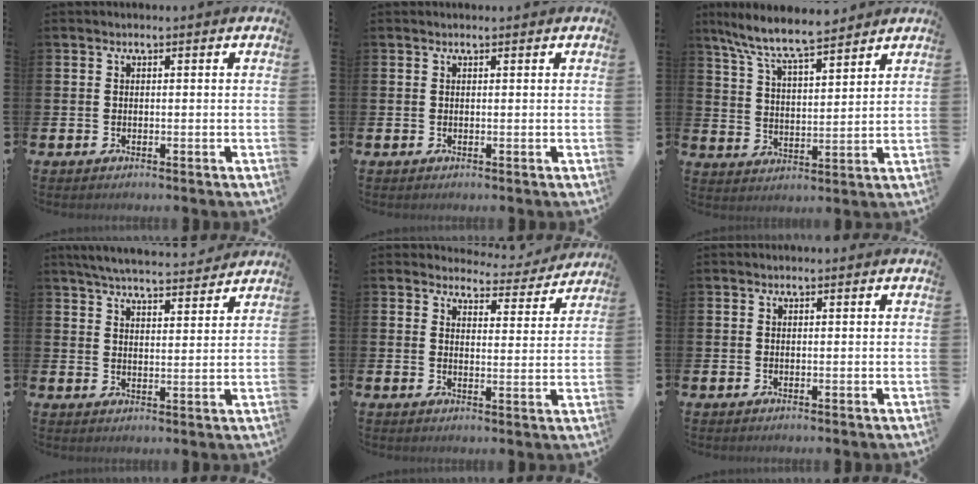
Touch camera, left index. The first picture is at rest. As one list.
[{"total": 0.0}, {"total": 8.5, "force": [7.7, 1.1, 3.2], "torque": [-0.091, -0.041, 0.138]}, {"total": 5.8, "force": [5.6, 0.4, 1.1], "torque": [-0.036, -0.031, 0.100]}, {"total": 4.0, "force": [3.8, 1.3, 0.1], "torque": [0.004, -0.039, 0.061]}, {"total": 0.0}]